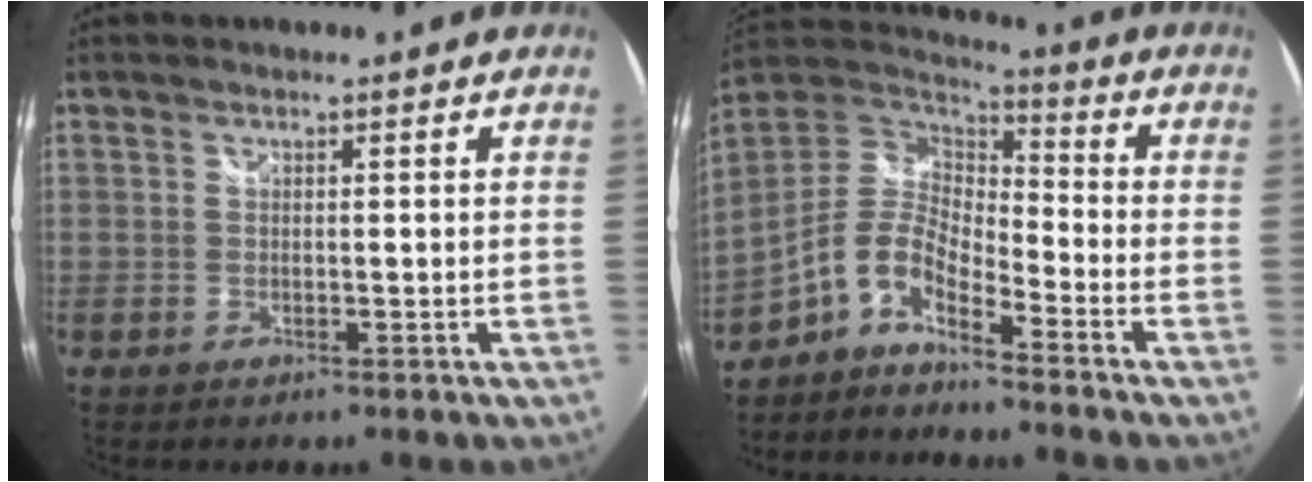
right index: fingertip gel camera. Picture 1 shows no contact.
{"total": 8.8, "force": [-6.1, 2.4, 5.9], "torque": [-0.123, 0.010, -0.132]}